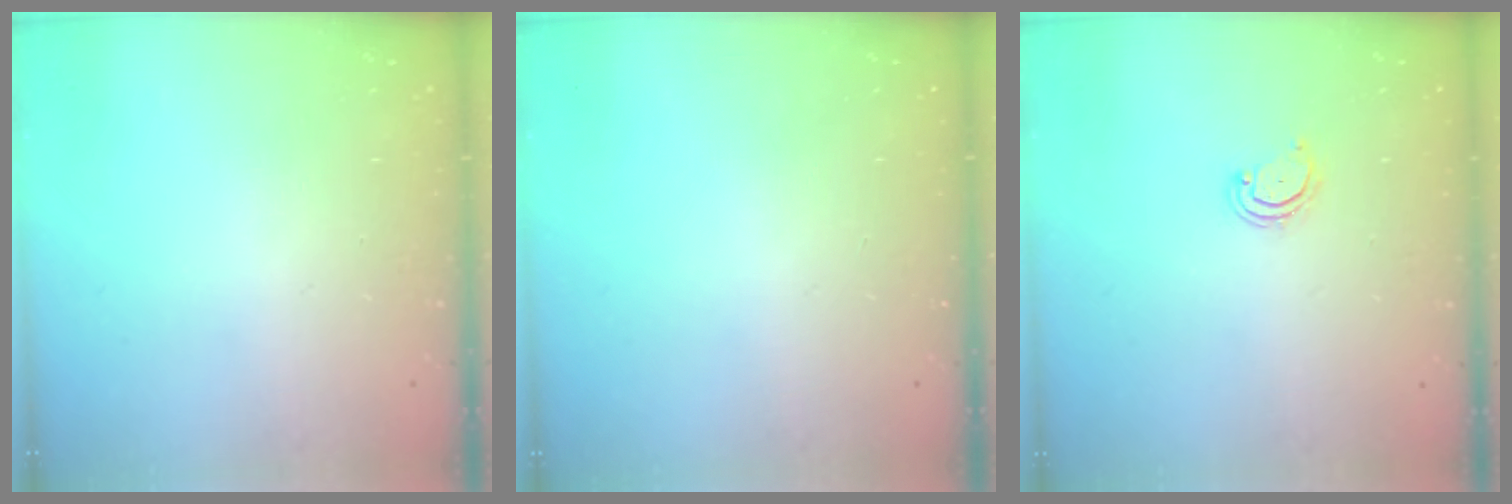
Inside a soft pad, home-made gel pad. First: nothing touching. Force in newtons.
{"total": 0.0}
{"total": 2.8, "press": 2.8, "slide": 0.2}